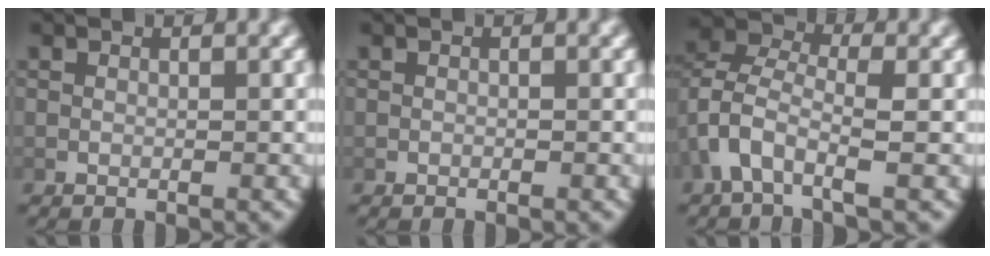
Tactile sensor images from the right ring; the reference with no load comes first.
{"total": 0.0}
{"total": 3.6, "force": [-0.1, 2.2, 2.9], "torque": [-0.075, -0.008, -0.003]}